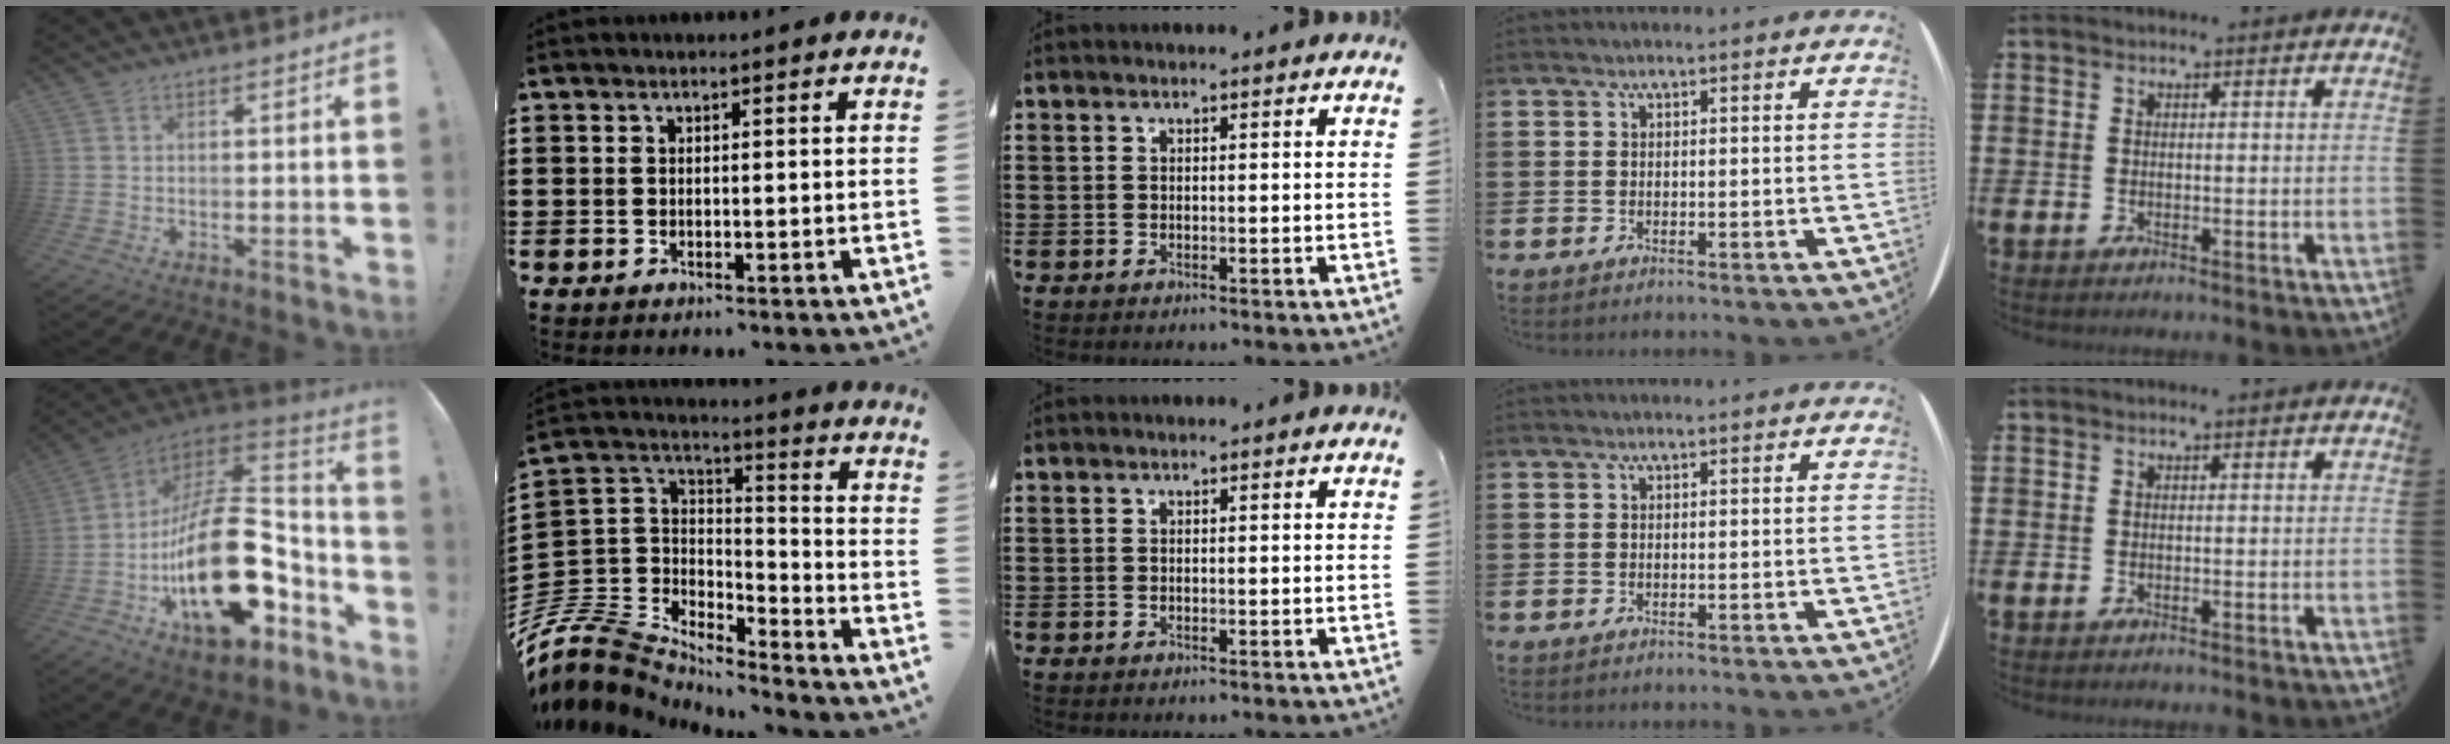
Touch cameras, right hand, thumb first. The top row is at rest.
{"thumb": {"total": 33.3, "force": [-7.5, 18.0, 27.0], "torque": [-0.444, 0.035, -0.103]}, "index": {"total": 9.0, "force": [-7.8, 4.2, 1.3], "torque": [-0.069, -0.004, -0.162]}}